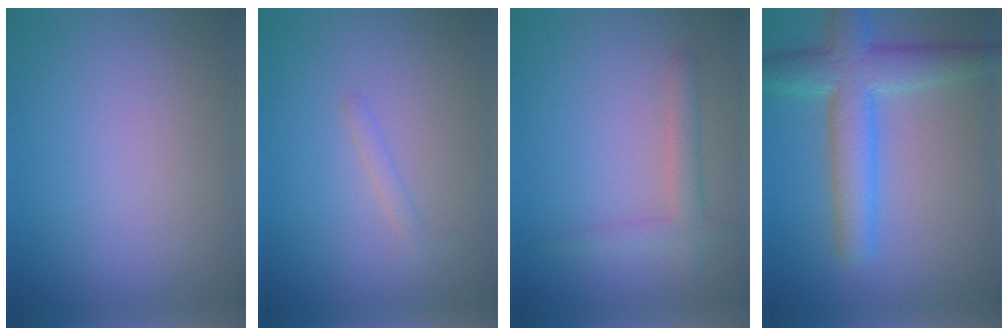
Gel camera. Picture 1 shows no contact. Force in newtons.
{"total": 0.9, "press": 0.9, "slide": 0.1}
{"total": 2.2, "press": 2.2, "slide": 0.1}
{"total": 6.1, "press": 6.1, "slide": 0.1}